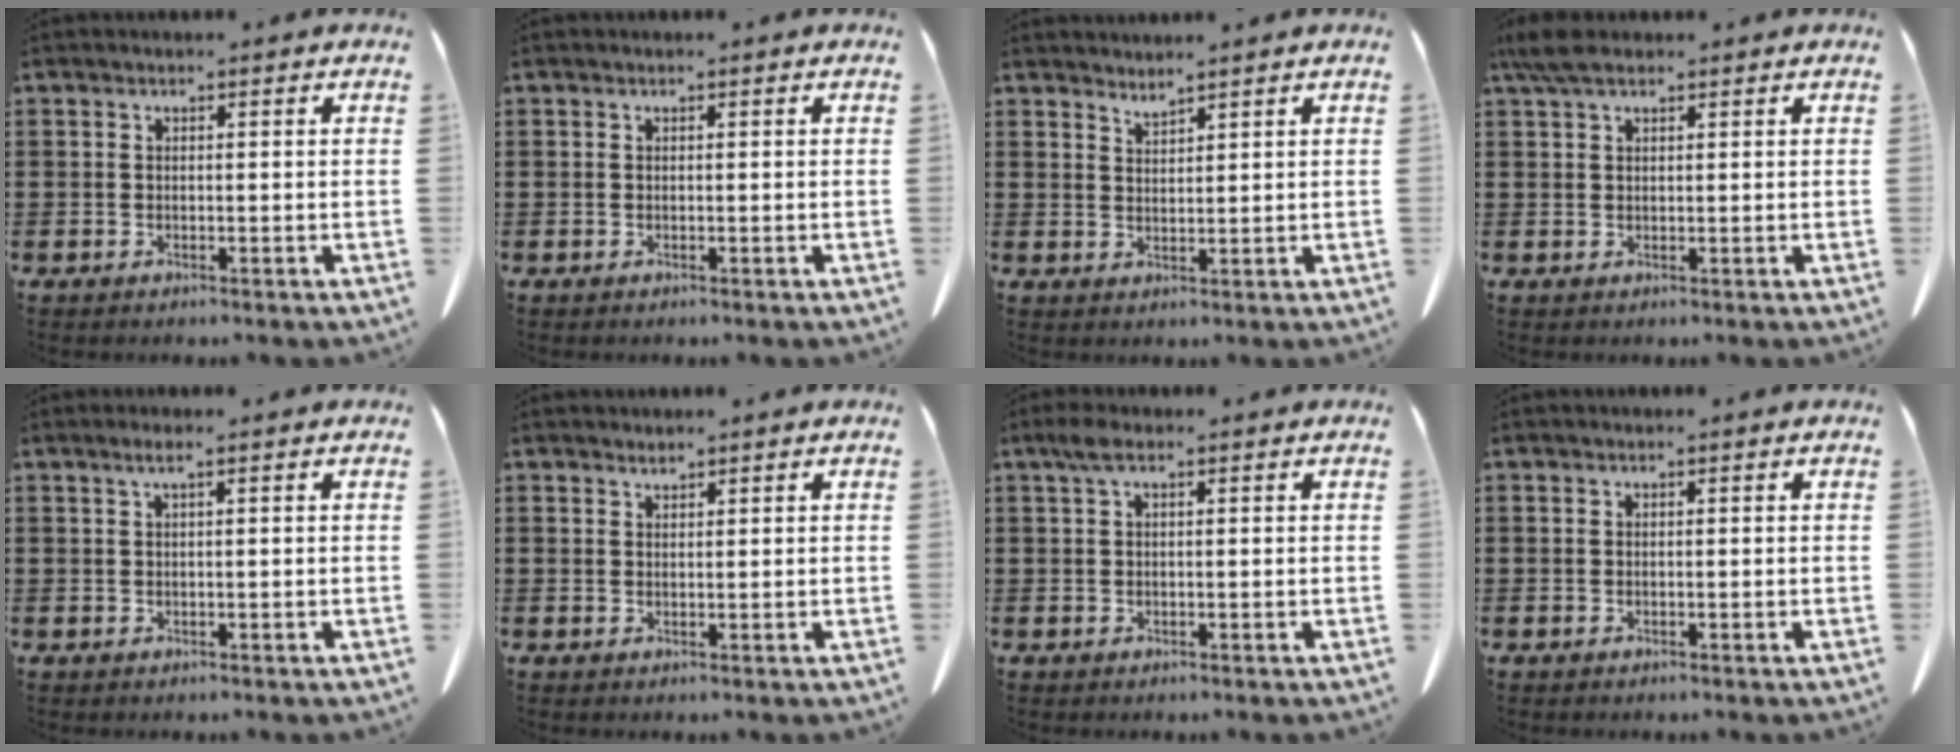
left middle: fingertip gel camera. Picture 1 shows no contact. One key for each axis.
{"total": 0.0}
{"total": 2.1, "fx": 2.1, "fy": -0.4, "fz": 0.0, "tx": -0.004, "ty": -0.007, "tz": 0.041}
{"total": 3.4, "fx": 2.3, "fy": 1.2, "fz": 2.2, "tx": -0.058, "ty": 0.002, "tz": 0.041}
{"total": 1.2, "fx": 0.5, "fy": -0.1, "fz": 1.1, "tx": -0.022, "ty": -0.002, "tz": 0.010}
{"total": 1.1, "fx": 1.1, "fy": 0.1, "fz": 0.1, "tx": -0.004, "ty": -0.003, "tz": 0.023}
{"total": 2.3, "fx": 0.8, "fy": 0.8, "fz": 2.0, "tx": -0.041, "ty": 0.006, "tz": 0.014}
{"total": 0.0}